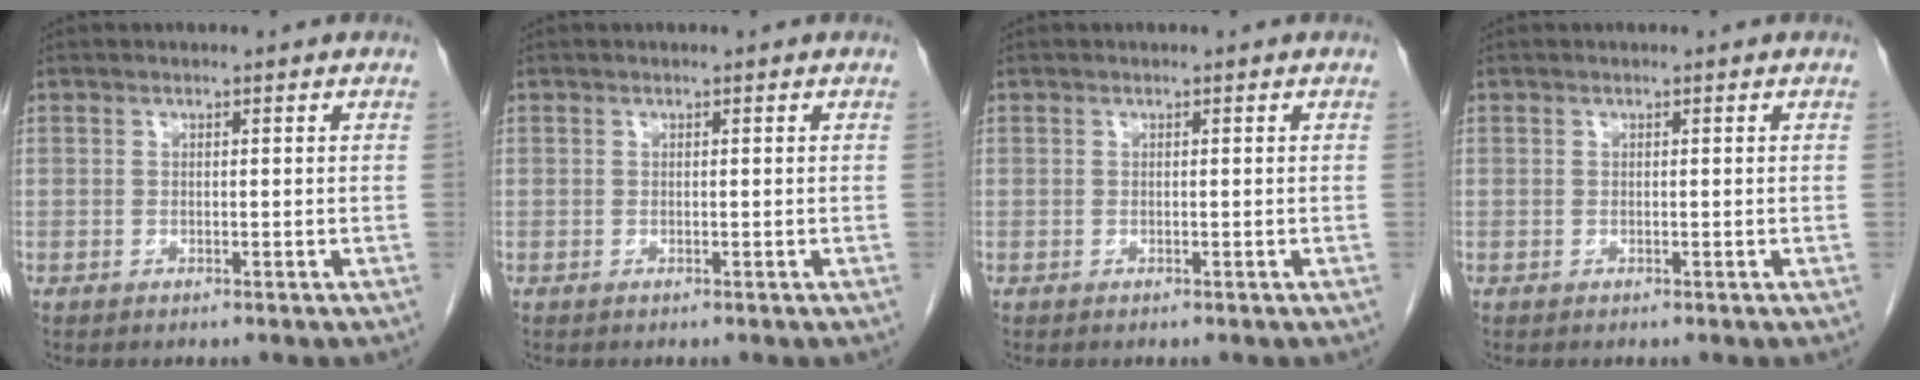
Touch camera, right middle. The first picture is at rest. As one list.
[{"total": 0.0}, {"total": 0.0}, {"total": 0.0}]